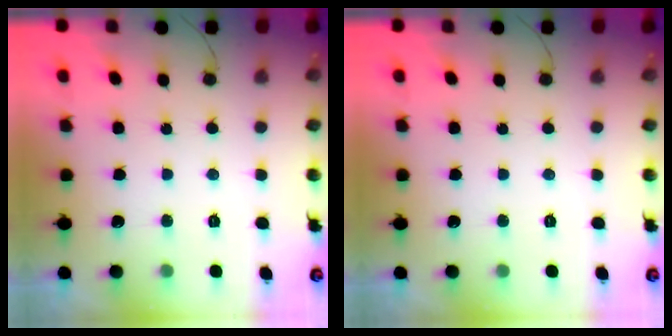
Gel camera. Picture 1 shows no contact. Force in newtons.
{"total": 0.0}